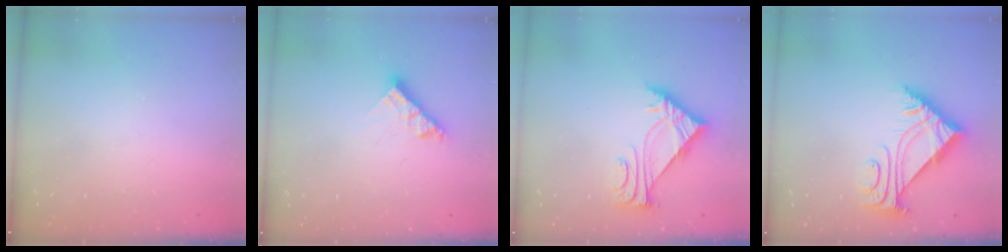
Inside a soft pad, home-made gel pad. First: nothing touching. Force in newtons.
{"total": 8.8, "press": 8.7, "slide": 0.8}
{"total": 6.0, "press": 6.0, "slide": 0.5}
{"total": 6.3, "press": 6.2, "slide": 0.9}